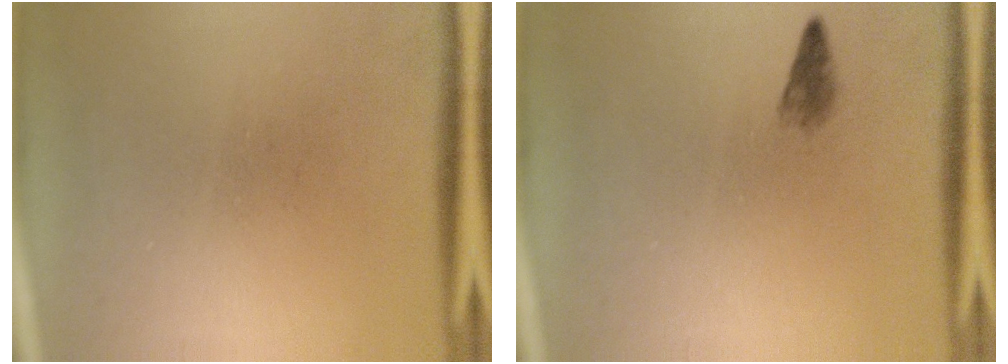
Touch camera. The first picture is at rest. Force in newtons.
{"total": 1.2}